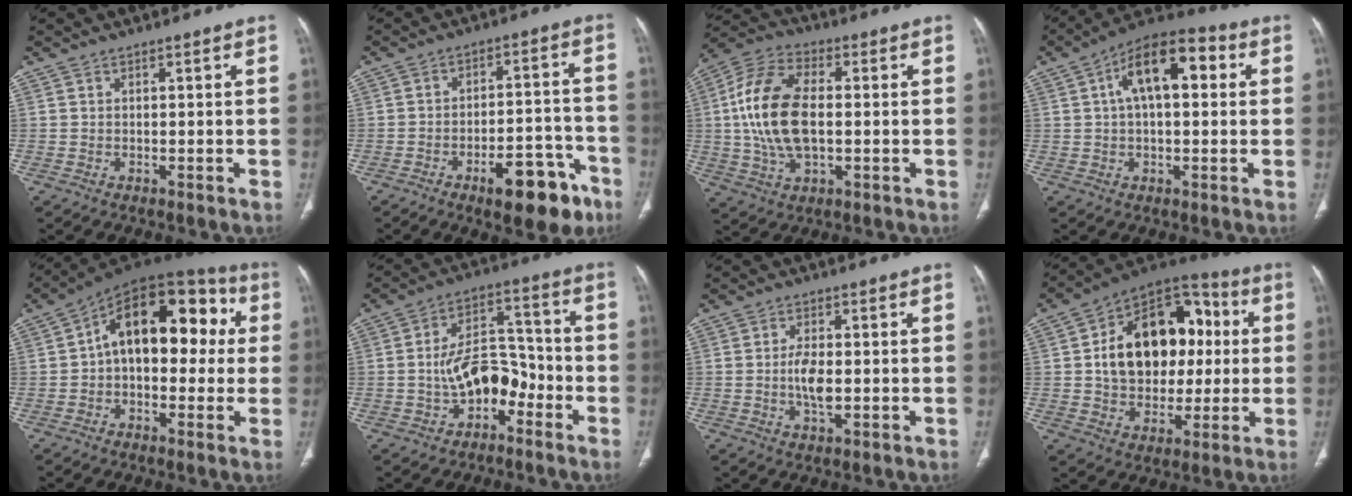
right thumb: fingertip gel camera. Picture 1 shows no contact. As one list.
[{"total": 11.8, "force": [-7.1, 4.9, 8.1], "torque": [-0.083, 0.056, -0.096]}, {"total": 16.4, "force": [0.3, 8.9, 13.7], "torque": [-0.281, 0.016, 0.004]}, {"total": 13.8, "force": [3.3, 6.8, 11.6], "torque": [-0.177, 0.030, 0.046]}, {"total": 19.1, "force": [2.4, 11.1, 15.3], "torque": [-0.181, 0.053, 0.024]}, {"total": 11.0, "force": [-3.8, 6.9, 7.6], "torque": [-0.105, 0.056, -0.068]}, {"total": 5.0, "force": [-0.4, 2.3, 4.5], "torque": [-0.087, -0.002, -0.008]}, {"total": 22.5, "force": [2.4, 15.8, 15.8], "torque": [-0.215, 0.030, 0.043]}]